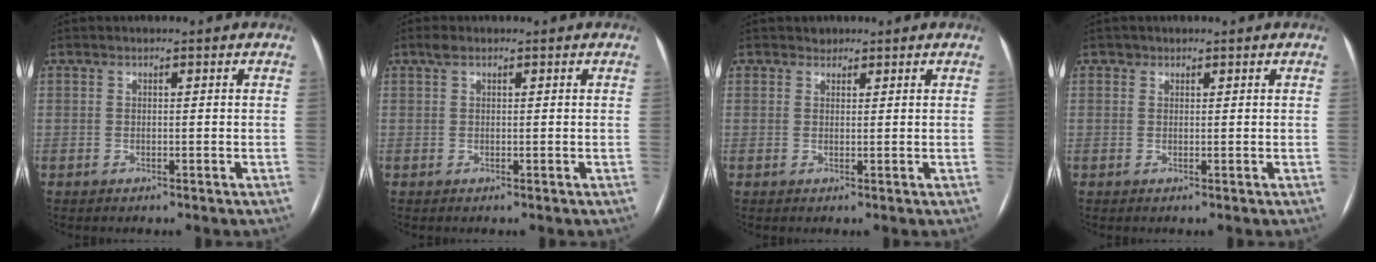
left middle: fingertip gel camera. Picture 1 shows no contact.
{"total": 1.1, "force": [0.8, 0.3, 0.7], "torque": [-0.020, 0.015, 0.017]}
{"total": 1.1, "force": [0.8, 0.6, -0.1], "torque": [0.004, -0.002, 0.011]}
{"total": 0.5, "force": [0.4, 0.4, -0.1], "torque": [0.002, -0.002, 0.006]}